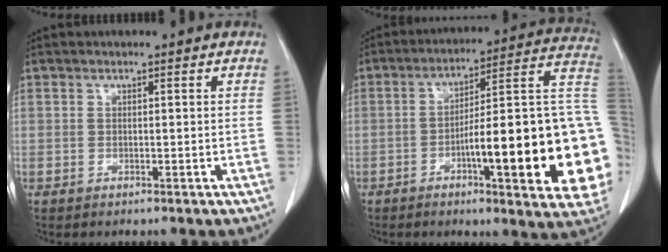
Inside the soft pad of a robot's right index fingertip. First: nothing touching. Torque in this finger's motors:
{"motor_torque": [1.47, -0.67, 0.73, 0.21]}